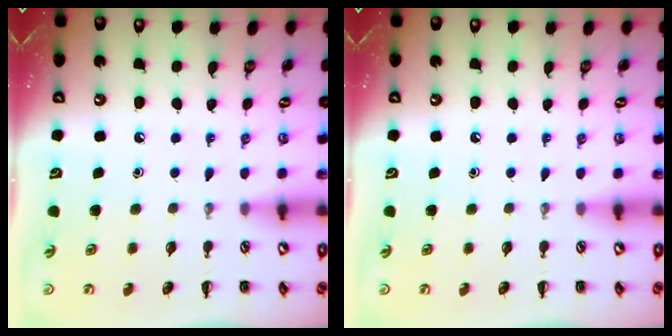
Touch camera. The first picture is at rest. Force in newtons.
{"total": 0.0}